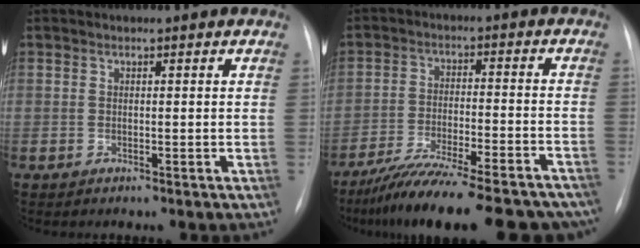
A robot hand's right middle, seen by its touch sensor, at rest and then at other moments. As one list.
[{"total": 23.5, "force": [-20.3, 4.1, 11.1], "torque": [-0.134, -0.012, -0.290]}]